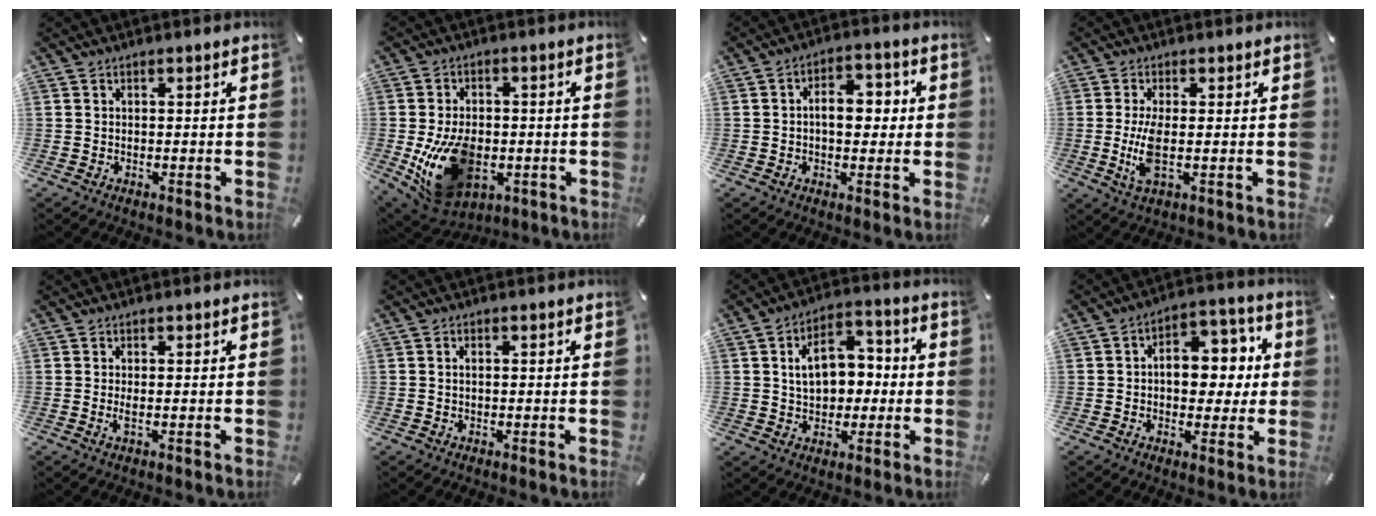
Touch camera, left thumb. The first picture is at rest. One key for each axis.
{"total": 16.7, "fx": -3.2, "fy": 11.4, "fz": 11.8, "tx": -0.226, "ty": -0.002, "tz": -0.046}
{"total": 7.4, "fx": -0.1, "fy": 4.8, "fz": 5.7, "tx": -0.075, "ty": 0.005, "tz": -0.009}
{"total": 7.0, "fx": -0.4, "fy": 2.1, "fz": 6.6, "tx": -0.150, "ty": -0.019, "tz": -0.009}
{"total": 1.8, "fx": 0.0, "fy": 0.1, "fz": 1.8, "tx": -0.034, "ty": -0.008, "tz": 0.001}
{"total": 1.0, "fx": 0.2, "fy": 0.5, "fz": 0.8, "tx": -0.018, "ty": 0.002, "tz": 0.003}
{"total": 10.8, "fx": 0.6, "fy": 8.1, "fz": 7.1, "tx": -0.099, "ty": 0.013, "tz": 0.010}
{"total": 11.2, "fx": 0.9, "fy": 7.8, "fz": 7.9, "tx": -0.099, "ty": 0.002, "tz": 0.012}